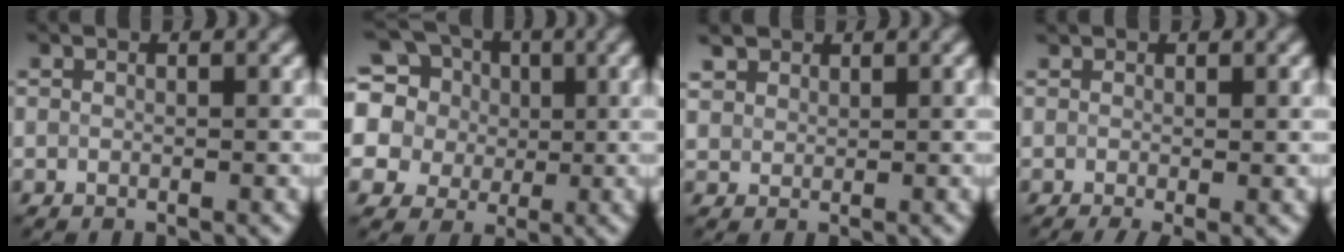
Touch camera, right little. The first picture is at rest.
{"total": 14.6, "force": [5.1, 12.0, 6.5], "torque": [-0.183, 0.038, 0.071]}
{"total": 2.5, "force": [1.9, 1.4, 0.8], "torque": [-0.035, 0.006, 0.044]}
{"total": 1.6, "force": [-0.4, 0.8, 1.4], "torque": [-0.026, -0.007, -0.007]}